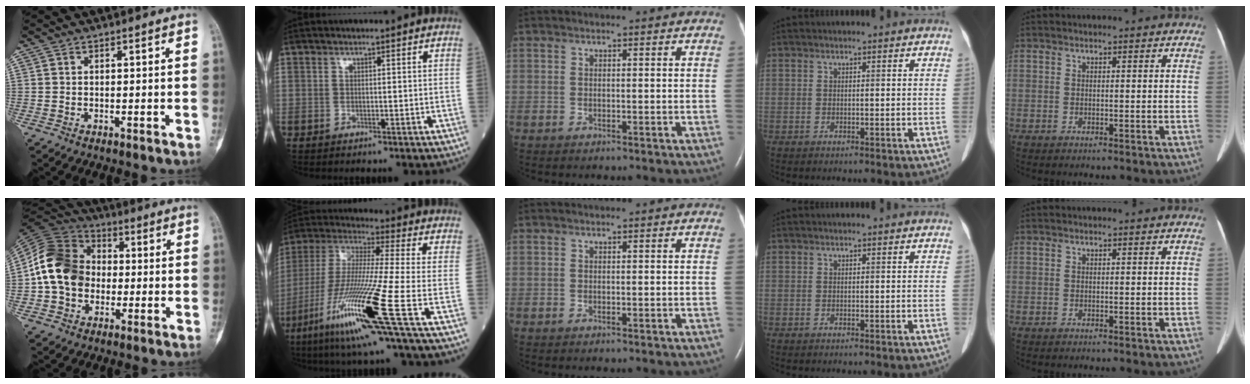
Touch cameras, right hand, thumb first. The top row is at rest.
{"thumb": {"total": 14.9, "force": [-0.8, 12.0, 8.9], "torque": [-0.145, 0.030, -0.025]}, "index": {"total": 19.0, "force": [-8.3, -1.3, 17.0], "torque": [-0.367, -0.045, -0.166]}}